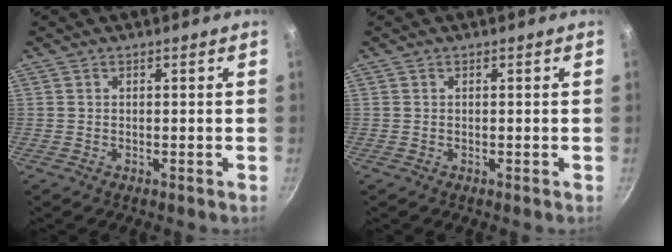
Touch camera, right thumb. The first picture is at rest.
{"total": 0.0}